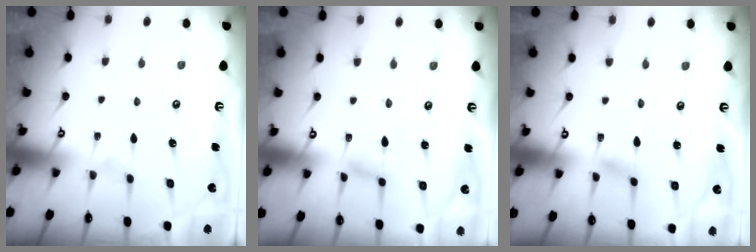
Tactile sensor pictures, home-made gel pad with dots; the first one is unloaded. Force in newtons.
{"total": 4.0, "press": 4.0, "slide": 0.4}
{"total": 2.8, "press": 2.8, "slide": 0.4}